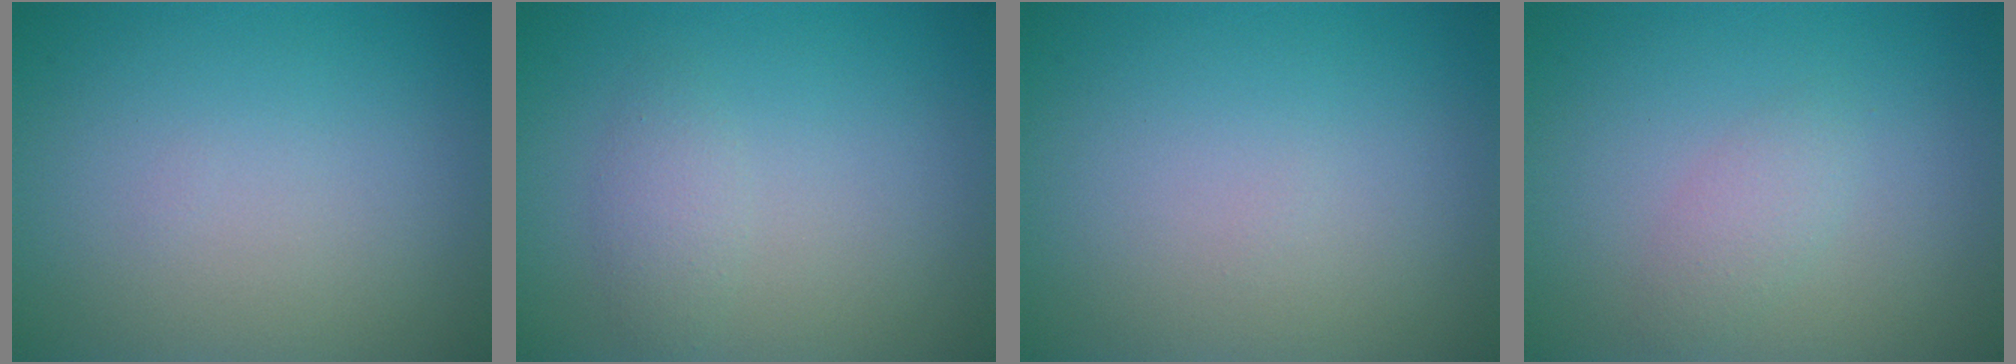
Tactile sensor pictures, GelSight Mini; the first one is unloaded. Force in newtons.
{"total": 1.5, "press": 1.5, "slide": 0.1}
{"total": 0.0}
{"total": 1.5, "press": 1.5, "slide": 0.1}